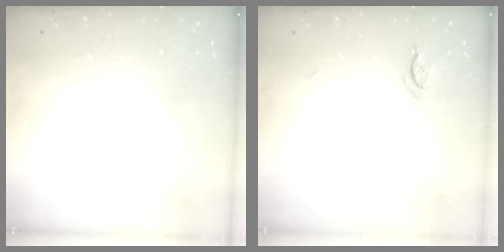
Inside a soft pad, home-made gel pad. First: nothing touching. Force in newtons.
{"total": 3.9, "press": 3.5, "slide": 1.7}